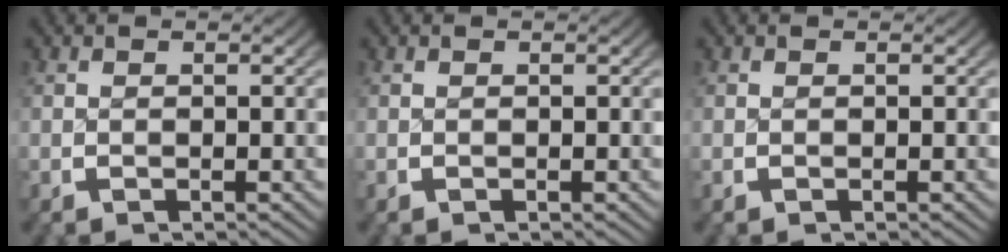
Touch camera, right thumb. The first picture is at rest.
{"total": 0.0}
{"total": 0.0}